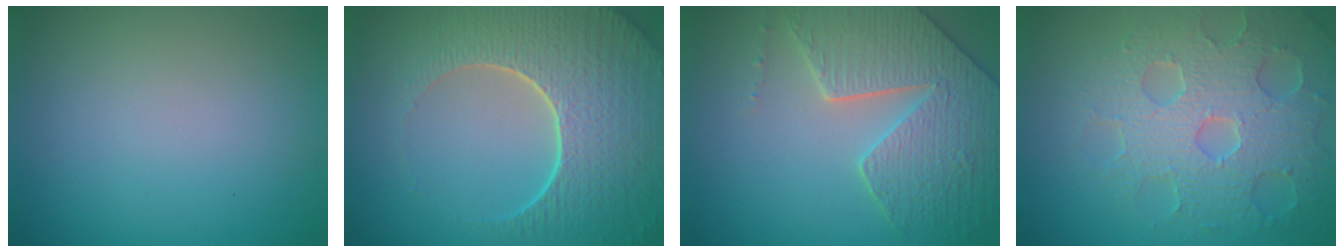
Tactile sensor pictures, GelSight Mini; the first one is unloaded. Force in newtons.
{"total": 8.7, "press": 6.4, "slide": 5.9}
{"total": 6.3, "press": 5.6, "slide": 3.1}
{"total": 7.3, "press": 5.7, "slide": 4.5}